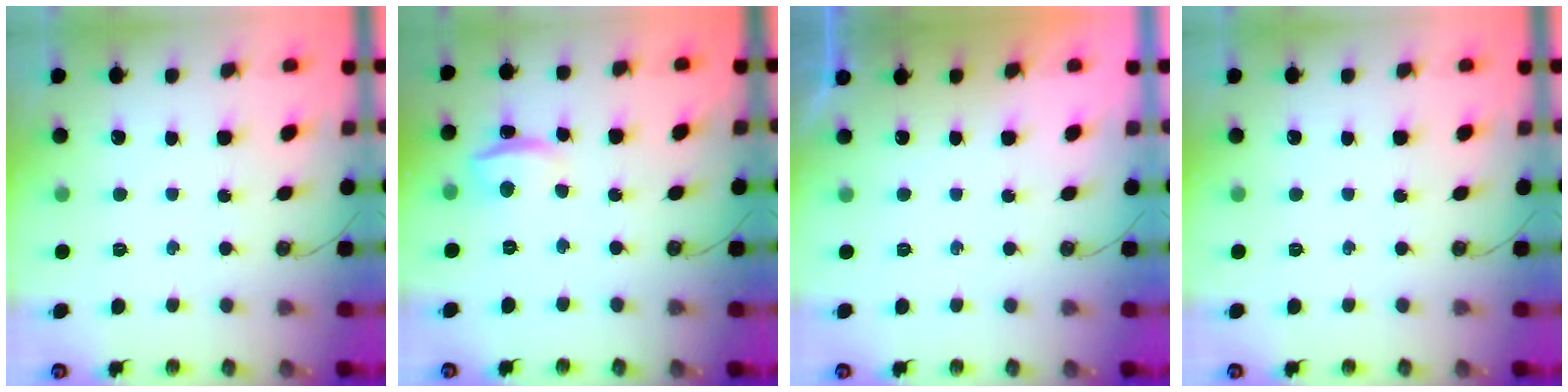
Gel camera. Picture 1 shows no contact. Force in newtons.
{"total": 7.8, "press": 2.9, "slide": 7.2}
{"total": 0.0}
{"total": 0.0}